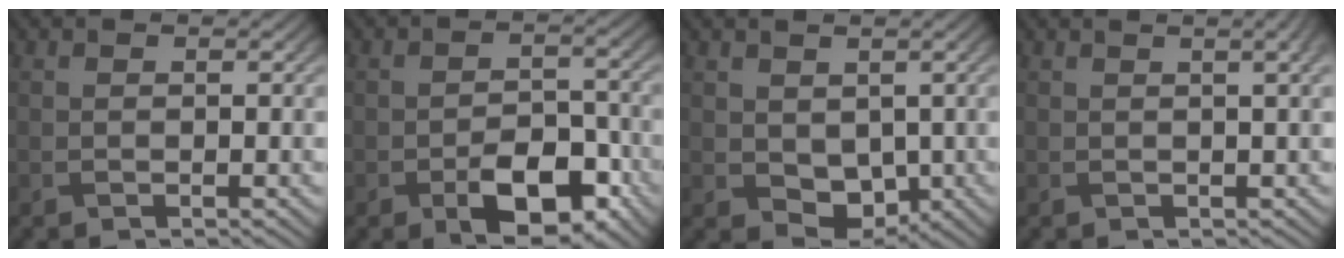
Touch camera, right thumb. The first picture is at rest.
{"total": 7.9, "force": [-3.9, 4.0, 5.5], "torque": [-0.082, -0.004, -0.059]}
{"total": 4.5, "force": [0.5, 3.3, 3.0], "torque": [-0.066, -0.015, 0.013]}
{"total": 3.8, "force": [1.5, 1.1, 3.3], "torque": [-0.036, 0.014, 0.007]}